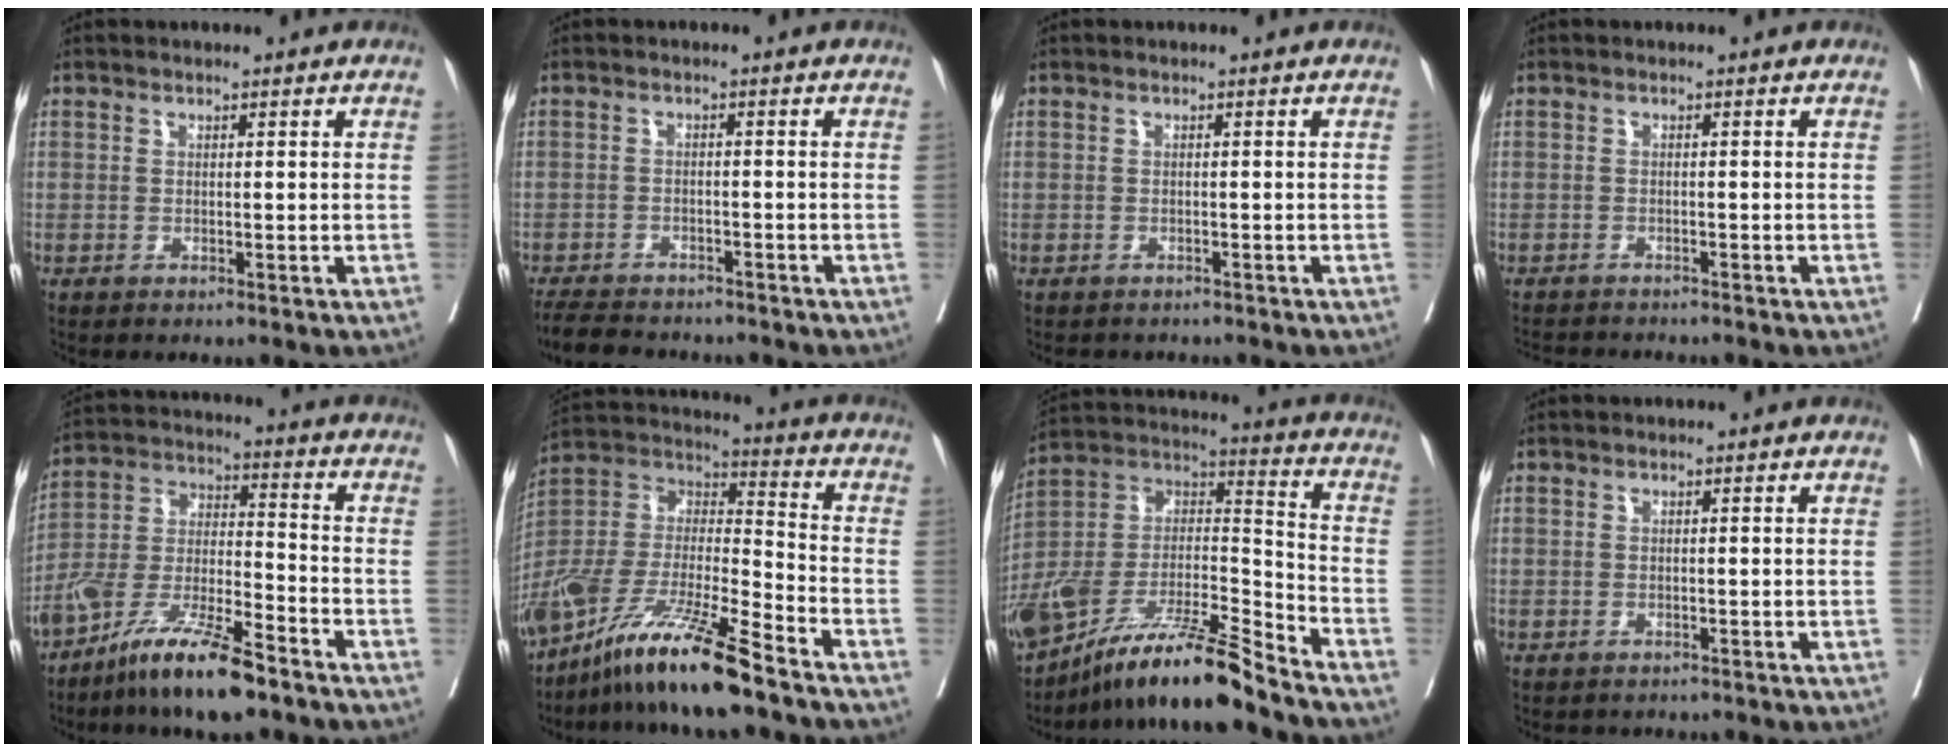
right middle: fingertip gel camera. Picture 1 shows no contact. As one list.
[{"total": 8.4, "force": [-7.6, 2.2, 2.9], "torque": [-0.049, -0.012, -0.113]}, {"total": 3.2, "force": [-2.8, 1.4, 0.6], "torque": [-0.009, -0.001, -0.038]}, {"total": 5.0, "force": [-4.8, 0.6, 1.2], "torque": [-0.011, -0.009, -0.073]}, {"total": 14.3, "force": [-10.1, 2.4, 9.9], "torque": [-0.195, -0.011, -0.187]}, {"total": 19.1, "force": [-13.7, 1.6, 13.2], "torque": [-0.286, -0.036, -0.262]}, {"total": 18.8, "force": [-15.4, 0.9, 10.7], "torque": [-0.219, 0.004, -0.283]}, {"total": 1.9, "force": [-1.7, 0.9, 0.2], "torque": [-0.007, -0.001, -0.025]}]